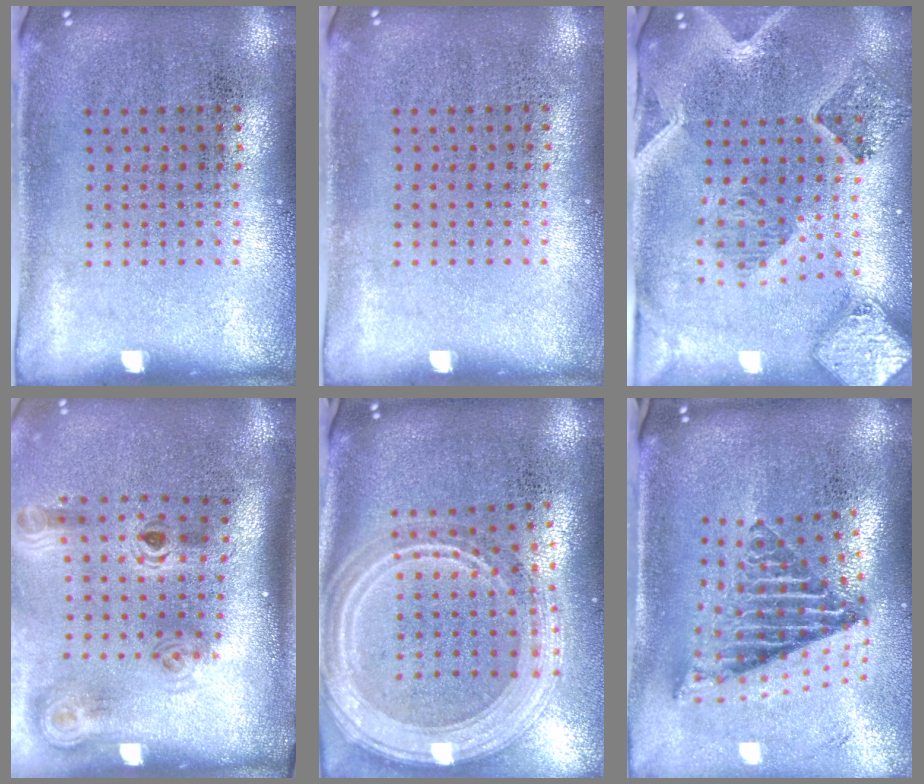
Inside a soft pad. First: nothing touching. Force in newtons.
{"total": 0.0}
{"total": 2.1, "press": 1.9, "slide": 0.7}
{"total": 1.9, "press": 1.3, "slide": 1.5}
{"total": 3.0, "press": 2.5, "slide": 1.7}
{"total": 2.7, "press": 1.8, "slide": 2.0}